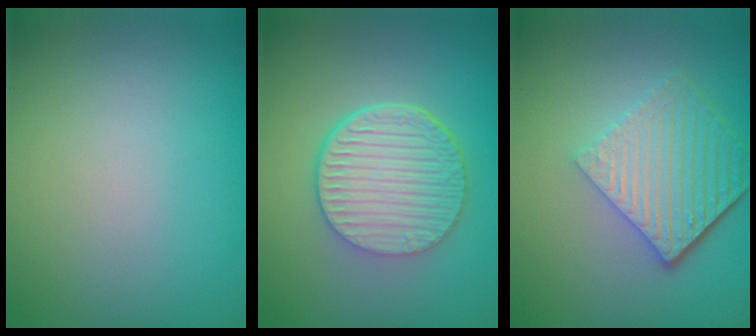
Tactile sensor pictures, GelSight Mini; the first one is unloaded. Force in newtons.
{"total": 6.8, "press": 4.7, "slide": 4.9}
{"total": 5.8, "press": 4.3, "slide": 3.9}